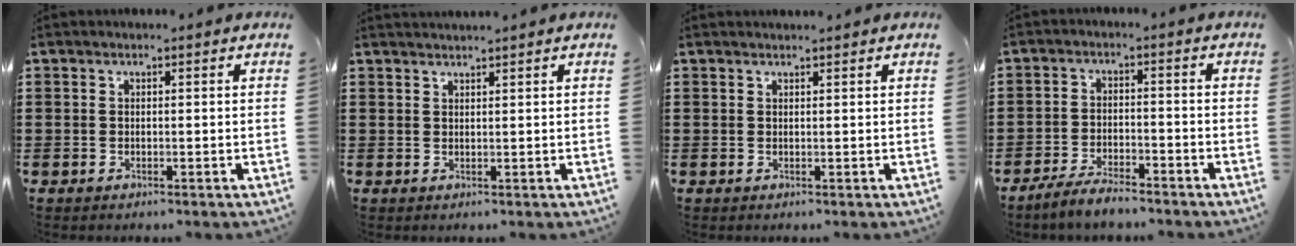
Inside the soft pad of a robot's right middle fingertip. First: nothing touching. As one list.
[{"total": 1.2, "force": [1.2, -0.1, 0.2], "torque": [-0.006, -0.003, 0.024]}, {"total": 0.7, "force": [0.7, 0.0, 0.1], "torque": [-0.004, -0.001, 0.015]}, {"total": 4.2, "force": [-3.8, 0.7, 1.6], "torque": [-0.042, -0.001, -0.079]}]